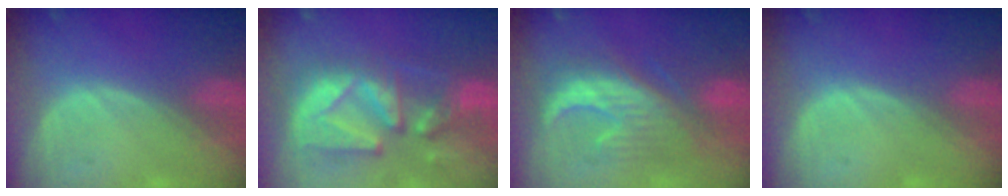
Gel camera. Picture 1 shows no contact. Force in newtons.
{"total": 12.1, "press": 10.9, "slide": 5.2}
{"total": 9.1, "press": 9.1, "slide": 0.5}
{"total": 0.0}